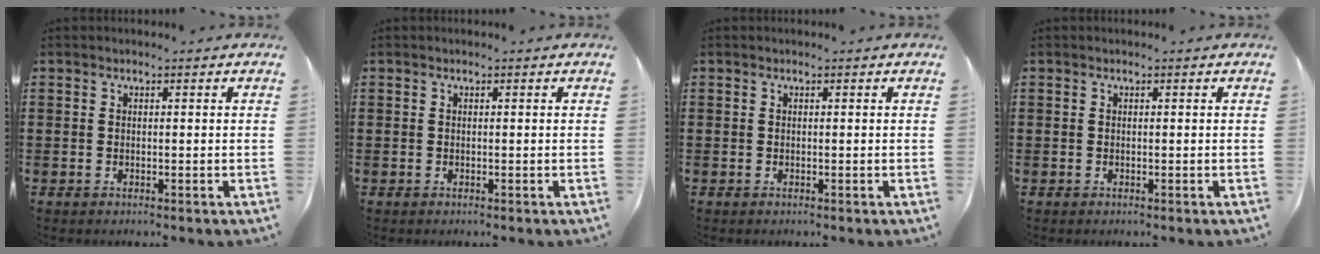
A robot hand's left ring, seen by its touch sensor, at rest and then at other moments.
{"total": 0.0}
{"total": 0.0}
{"total": 0.0}